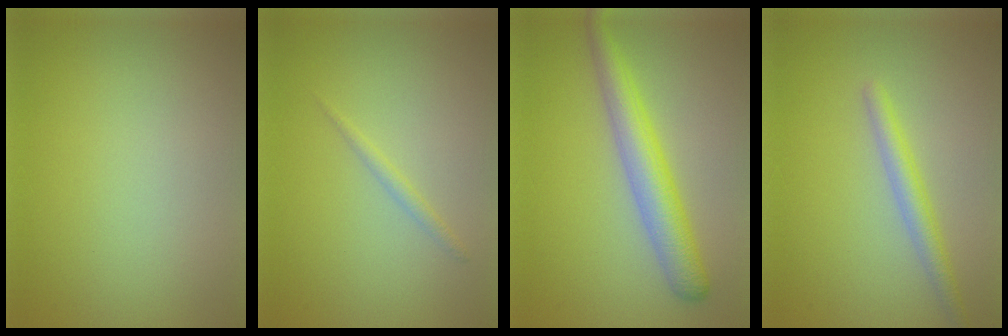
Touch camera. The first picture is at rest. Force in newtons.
{"total": 0.9, "press": 0.9, "slide": 0.1}
{"total": 4.6, "press": 4.6, "slide": 0.1}
{"total": 2.4, "press": 2.4, "slide": 0.1}